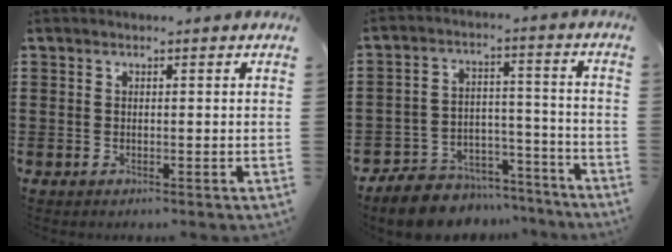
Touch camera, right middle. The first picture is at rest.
{"total": 8.0, "force": [-7.6, 2.4, 1.0], "torque": [-0.013, 0.032, -0.145]}